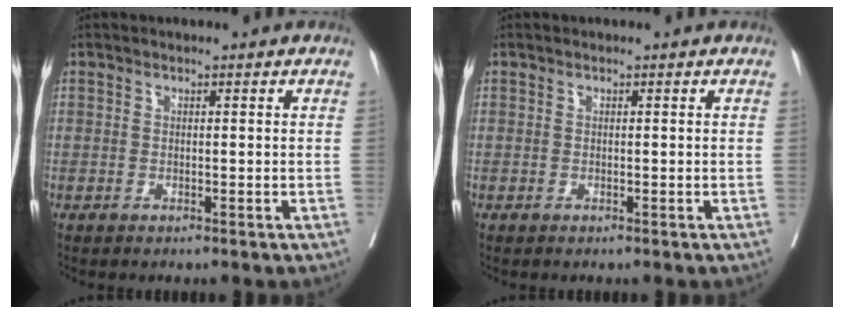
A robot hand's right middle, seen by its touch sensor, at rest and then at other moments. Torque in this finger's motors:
{"motor_torque": [0.18, -0.06, 0.06, 0.00]}